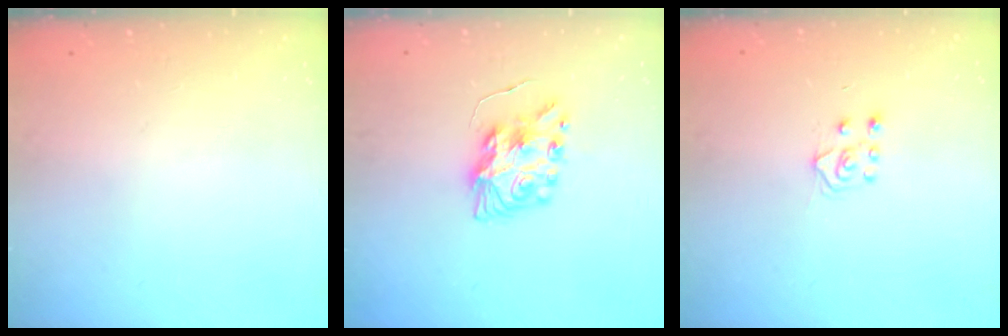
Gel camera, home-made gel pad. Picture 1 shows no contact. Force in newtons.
{"total": 8.7, "press": 8.7, "slide": 0.3}
{"total": 6.1, "press": 6.1, "slide": 0.5}